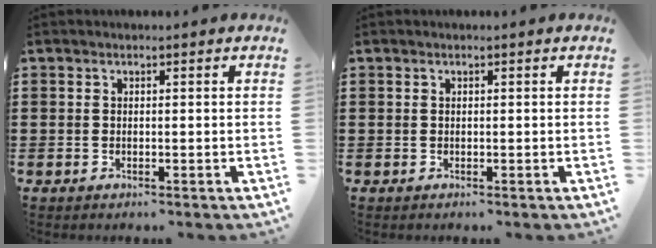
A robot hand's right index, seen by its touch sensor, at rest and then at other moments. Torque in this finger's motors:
{"motor_torque": [-0.77, 1.37, -0.82, -0.21]}